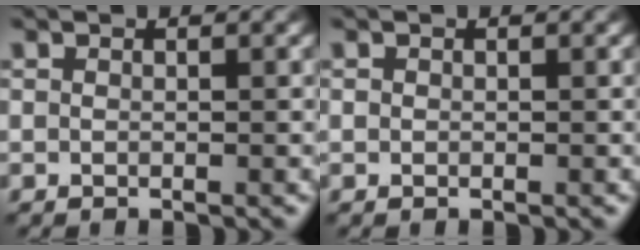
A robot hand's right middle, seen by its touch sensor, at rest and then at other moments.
{"total": 0.0}